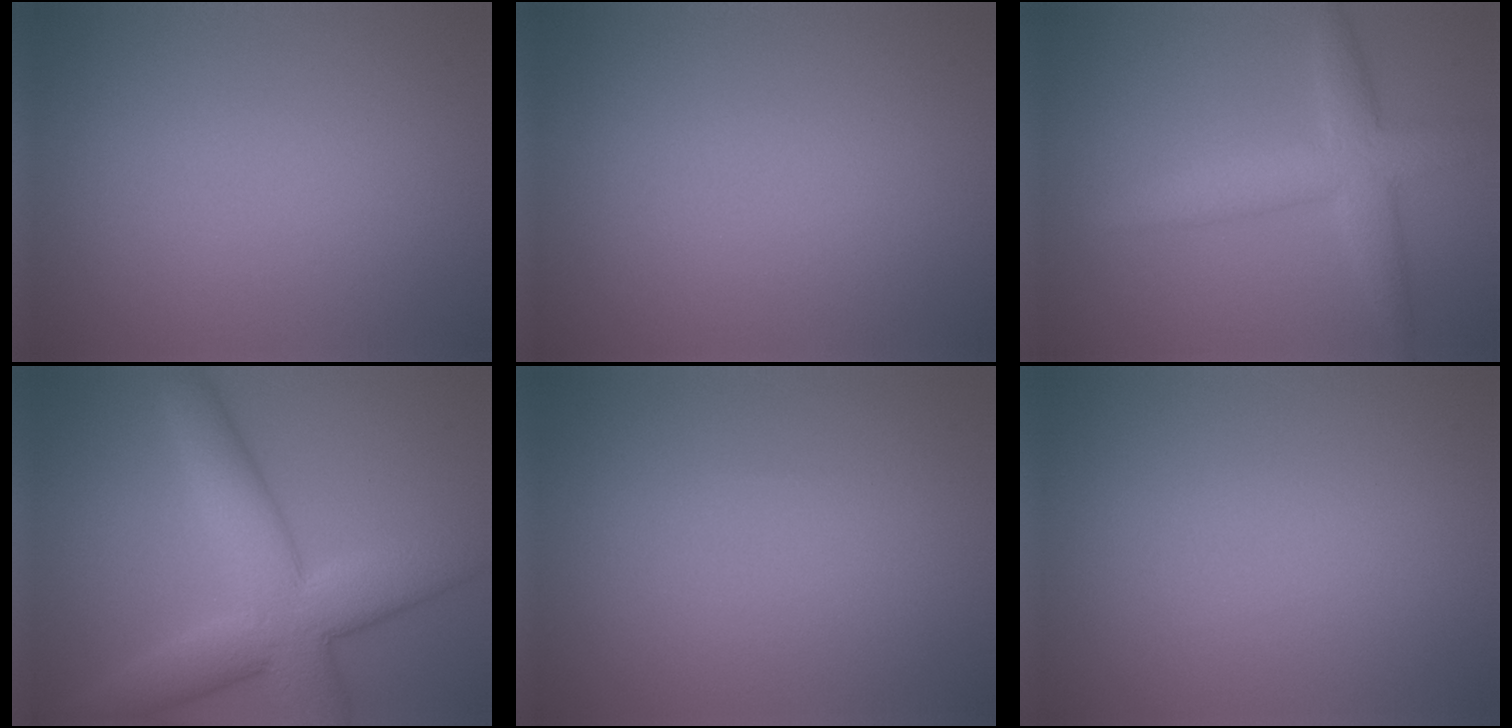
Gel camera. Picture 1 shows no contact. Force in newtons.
{"total": 0.0}
{"total": 4.6, "press": 4.6, "slide": 0.1}
{"total": 9.2, "press": 9.2, "slide": 0.6}
{"total": 0.0}
{"total": 0.0}